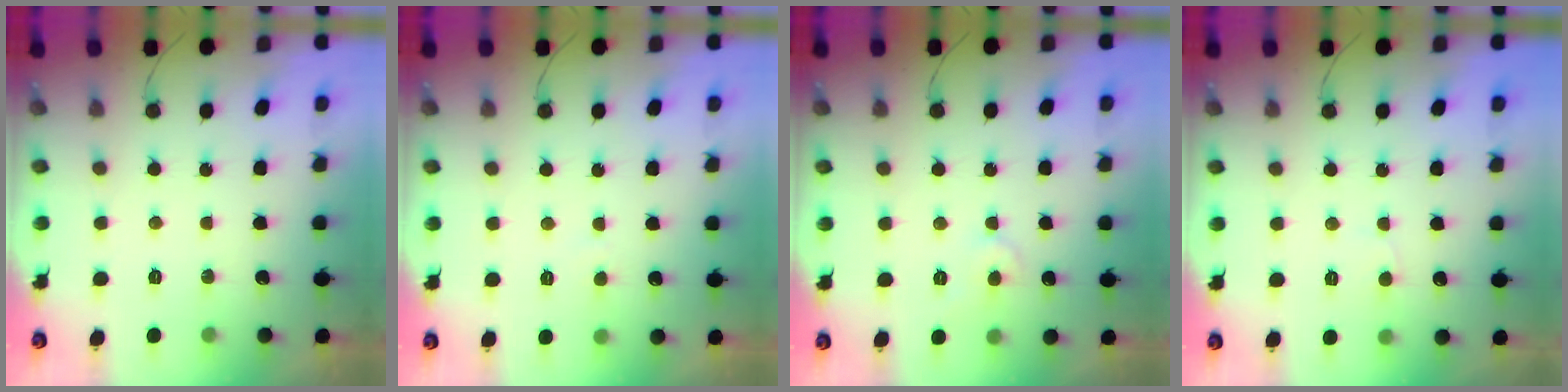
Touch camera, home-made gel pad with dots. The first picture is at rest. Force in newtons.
{"total": 1.8, "press": 1.7, "slide": 0.1}
{"total": 4.9, "press": 4.9, "slide": 0.3}
{"total": 5.1, "press": 5.1, "slide": 0.5}